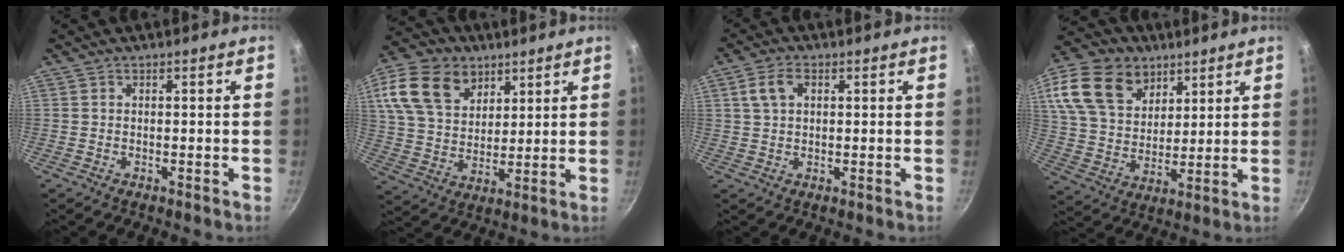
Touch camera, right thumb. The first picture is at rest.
{"total": 16.8, "force": [8.0, 11.6, 9.1], "torque": [-0.151, -0.016, 0.147]}
{"total": 4.9, "force": [1.5, 3.1, 3.4], "torque": [-0.057, 0.006, 0.026]}
{"total": 18.8, "force": [9.4, 12.9, 9.9], "torque": [-0.167, -0.022, 0.173]}